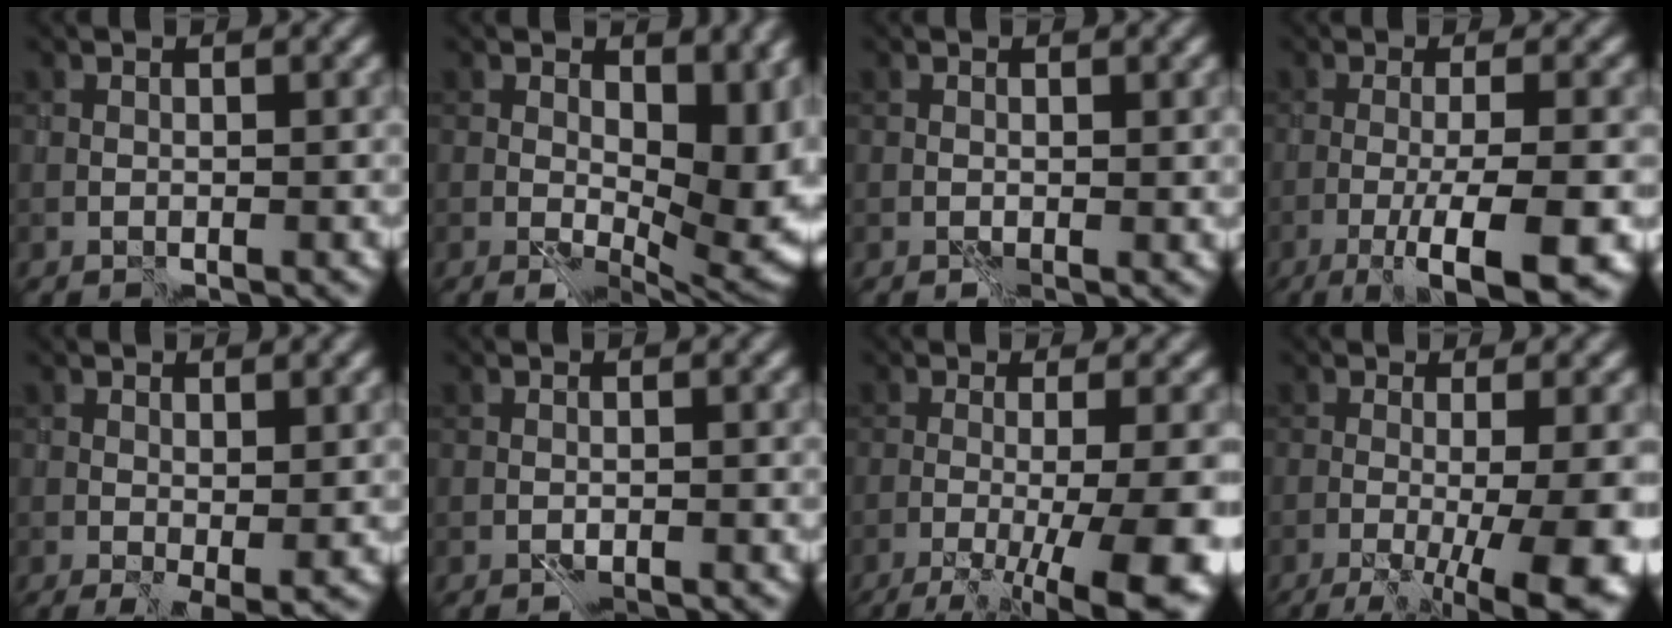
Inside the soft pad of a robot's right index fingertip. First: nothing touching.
{"total": 10.2, "force": [1.0, 5.9, 8.2], "torque": [-0.086, -0.016, 0.029]}
{"total": 0.8, "force": [0.2, 0.5, 0.6], "torque": [-0.009, -0.002, 0.005]}
{"total": 7.5, "force": [-3.4, 0.8, 6.7], "torque": [-0.087, 0.000, -0.058]}
{"total": 1.9, "force": [0.0, 0.7, 1.8], "torque": [-0.029, -0.007, 0.003]}
{"total": 0.8, "force": [-0.6, -0.5, -0.3], "torque": [0.007, 0.000, -0.012]}
{"total": 10.6, "force": [-4.3, 2.3, 9.4], "torque": [-0.114, -0.013, -0.057]}
{"total": 10.4, "force": [-3.2, 2.7, 9.5], "torque": [-0.111, -0.015, -0.036]}